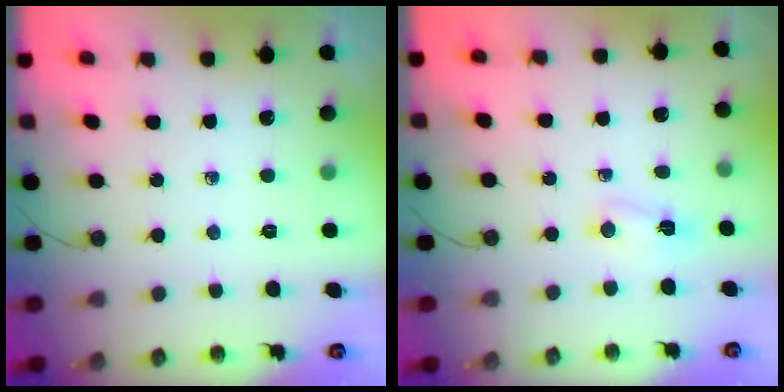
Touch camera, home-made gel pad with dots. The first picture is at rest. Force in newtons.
{"total": 2.1, "press": 2.1, "slide": 0.4}